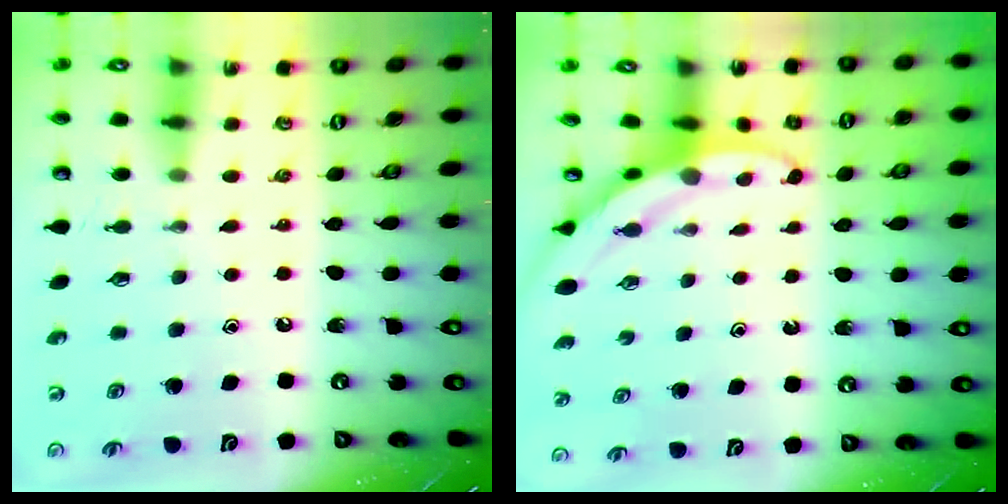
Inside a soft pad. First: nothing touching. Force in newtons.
{"total": 3.3, "press": 3.3, "slide": 0.3}